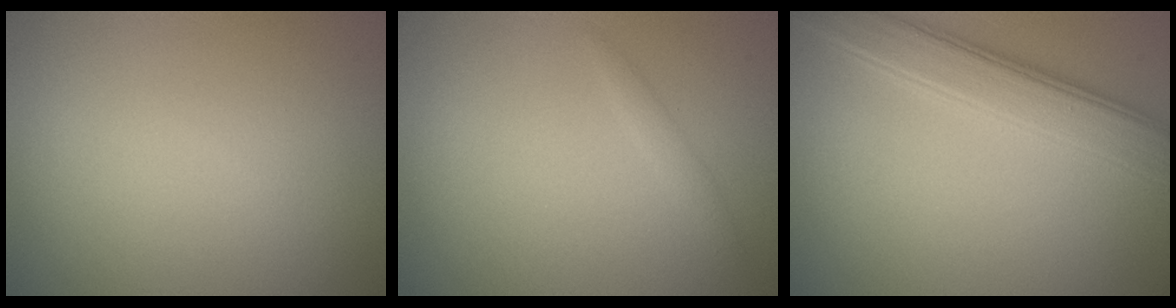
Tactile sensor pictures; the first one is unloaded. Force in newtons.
{"total": 0.8, "press": 0.8, "slide": 0.0}
{"total": 4.6, "press": 4.6, "slide": 0.2}